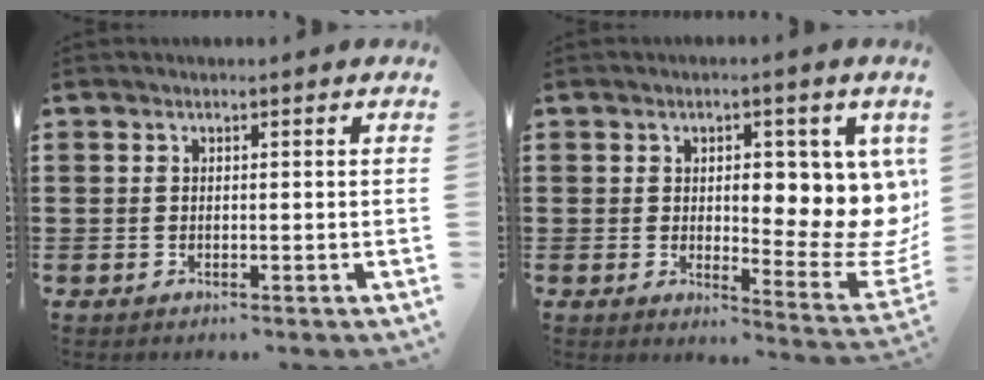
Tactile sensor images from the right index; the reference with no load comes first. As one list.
[{"total": 8.7, "force": [2.4, 4.1, 7.3], "torque": [-0.087, -0.027, 0.035]}]